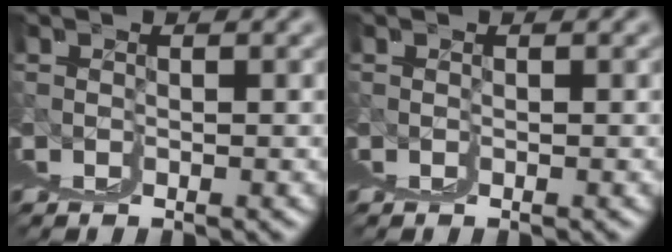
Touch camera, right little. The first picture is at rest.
{"total": 0.0}